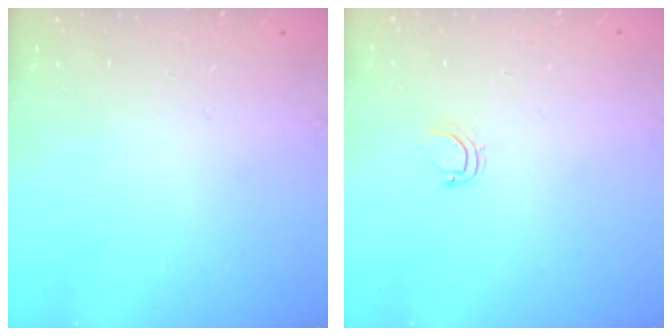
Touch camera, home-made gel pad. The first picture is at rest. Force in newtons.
{"total": 4.6, "press": 4.6, "slide": 0.4}